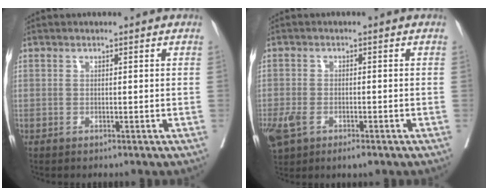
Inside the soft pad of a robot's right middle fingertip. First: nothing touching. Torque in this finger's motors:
{"motor_torque": [0.60, -0.16, 0.12, 0.06]}